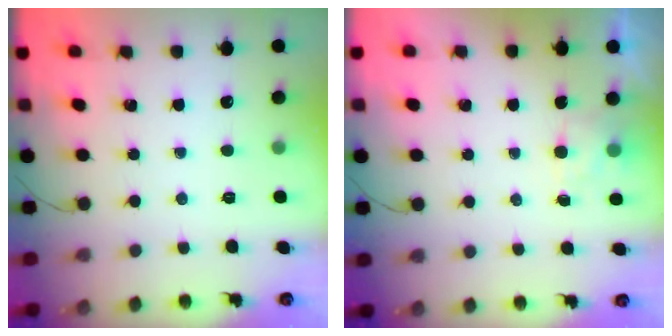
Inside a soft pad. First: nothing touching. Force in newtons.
{"total": 1.9, "press": 1.5, "slide": 1.2}